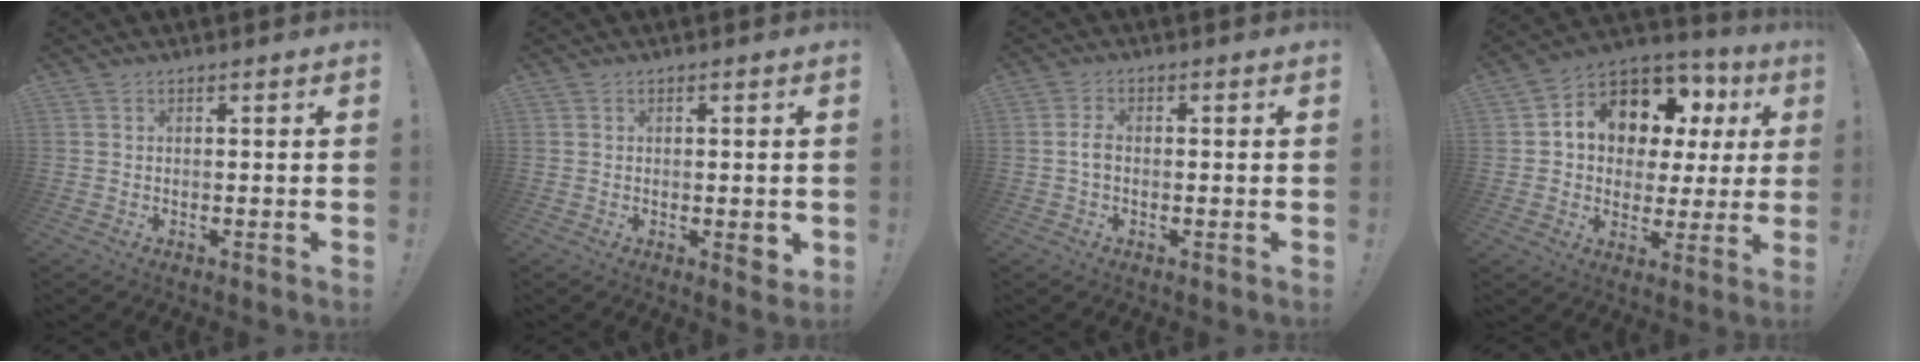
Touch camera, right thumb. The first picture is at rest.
{"total": 2.9, "force": [-0.4, 1.3, 2.6], "torque": [-0.025, -0.002, -0.006]}
{"total": 2.8, "force": [-0.5, 1.6, 2.2], "torque": [-0.048, 0.005, -0.012]}
{"total": 12.2, "force": [6.0, 8.8, 6.0], "torque": [-0.097, -0.046, 0.117]}